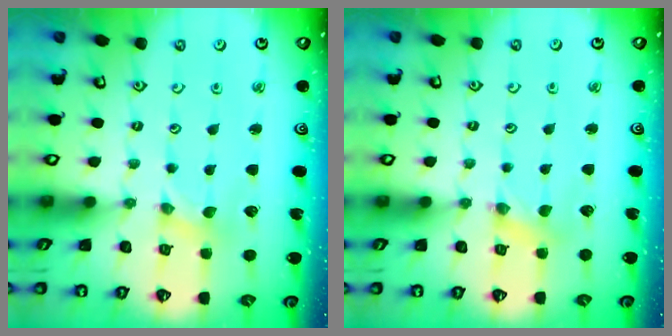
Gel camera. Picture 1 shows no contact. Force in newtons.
{"total": 1.9, "press": 1.8, "slide": 0.3}